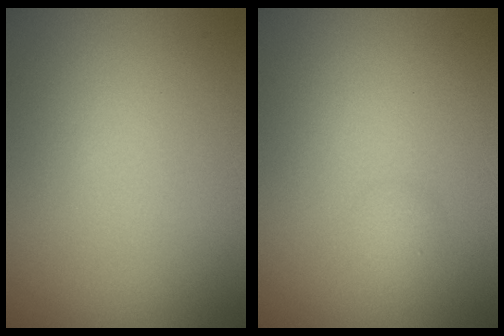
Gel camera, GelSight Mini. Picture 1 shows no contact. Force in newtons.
{"total": 0.9, "press": 0.9, "slide": 0.0}